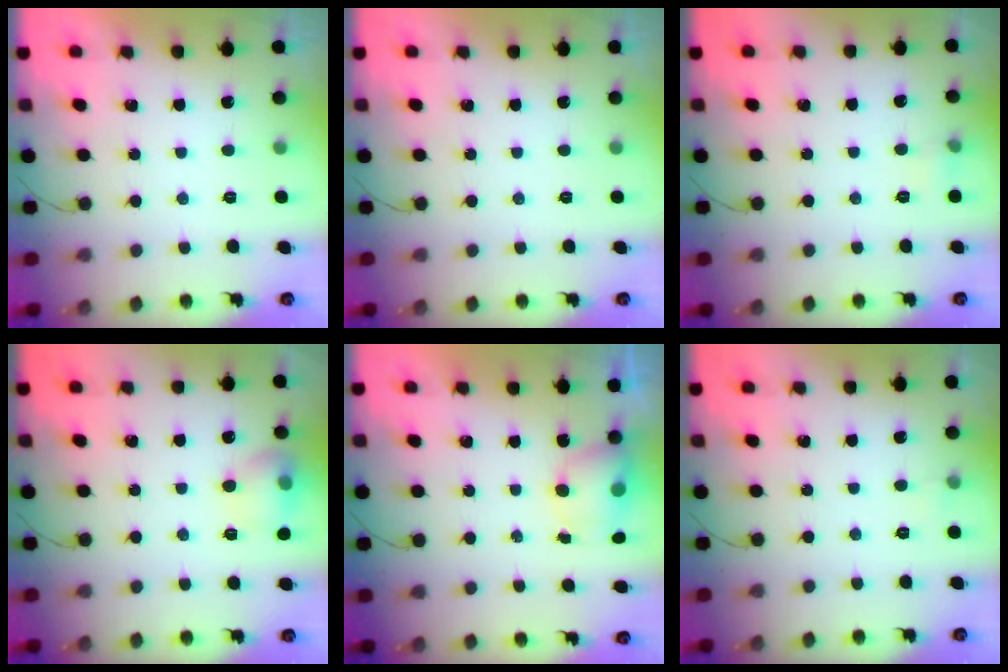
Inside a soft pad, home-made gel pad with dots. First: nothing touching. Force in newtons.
{"total": 0.0}
{"total": 4.1, "press": 3.9, "slide": 1.3}
{"total": 10.8, "press": 10.7, "slide": 1.4}
{"total": 5.2, "press": 5.2, "slide": 0.5}
{"total": 2.6, "press": 2.4, "slide": 1.0}